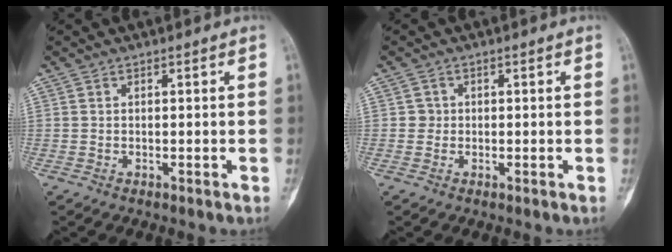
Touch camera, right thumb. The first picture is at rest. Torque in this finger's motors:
{"motor_torque": [-0.14, 0.03, 0.23, -0.17, -0.02]}